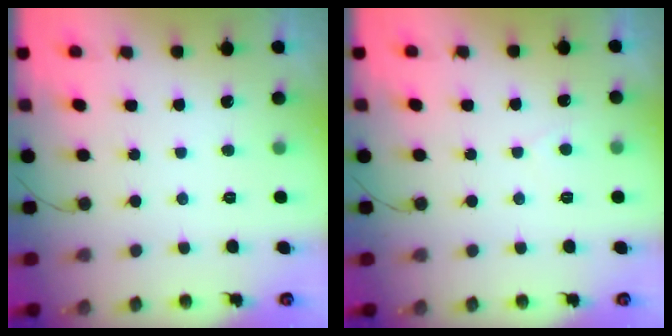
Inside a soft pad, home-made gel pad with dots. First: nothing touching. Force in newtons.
{"total": 1.6, "press": 1.6, "slide": 0.2}